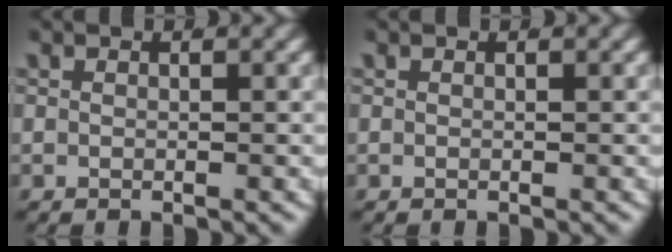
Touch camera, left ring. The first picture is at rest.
{"total": 0.0}